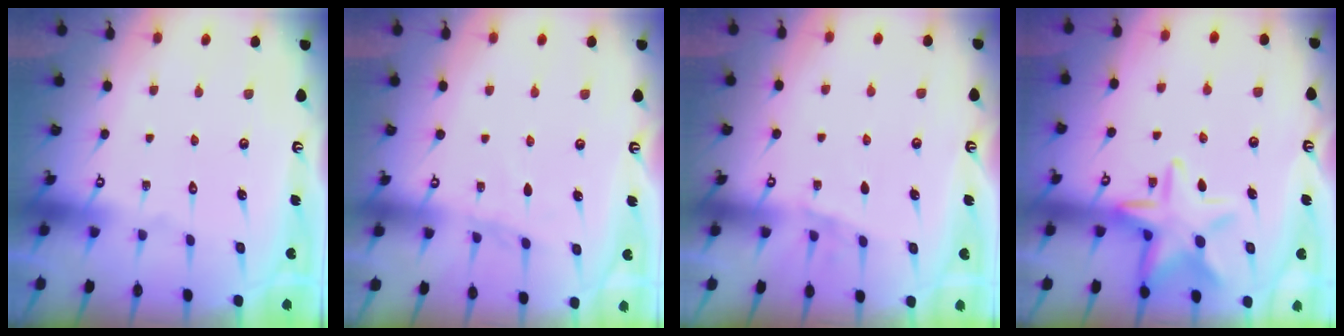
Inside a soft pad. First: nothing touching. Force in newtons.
{"total": 4.4, "press": 4.4, "slide": 0.5}
{"total": 5.0, "press": 4.3, "slide": 2.6}
{"total": 13.3, "press": 13.2, "slide": 0.9}